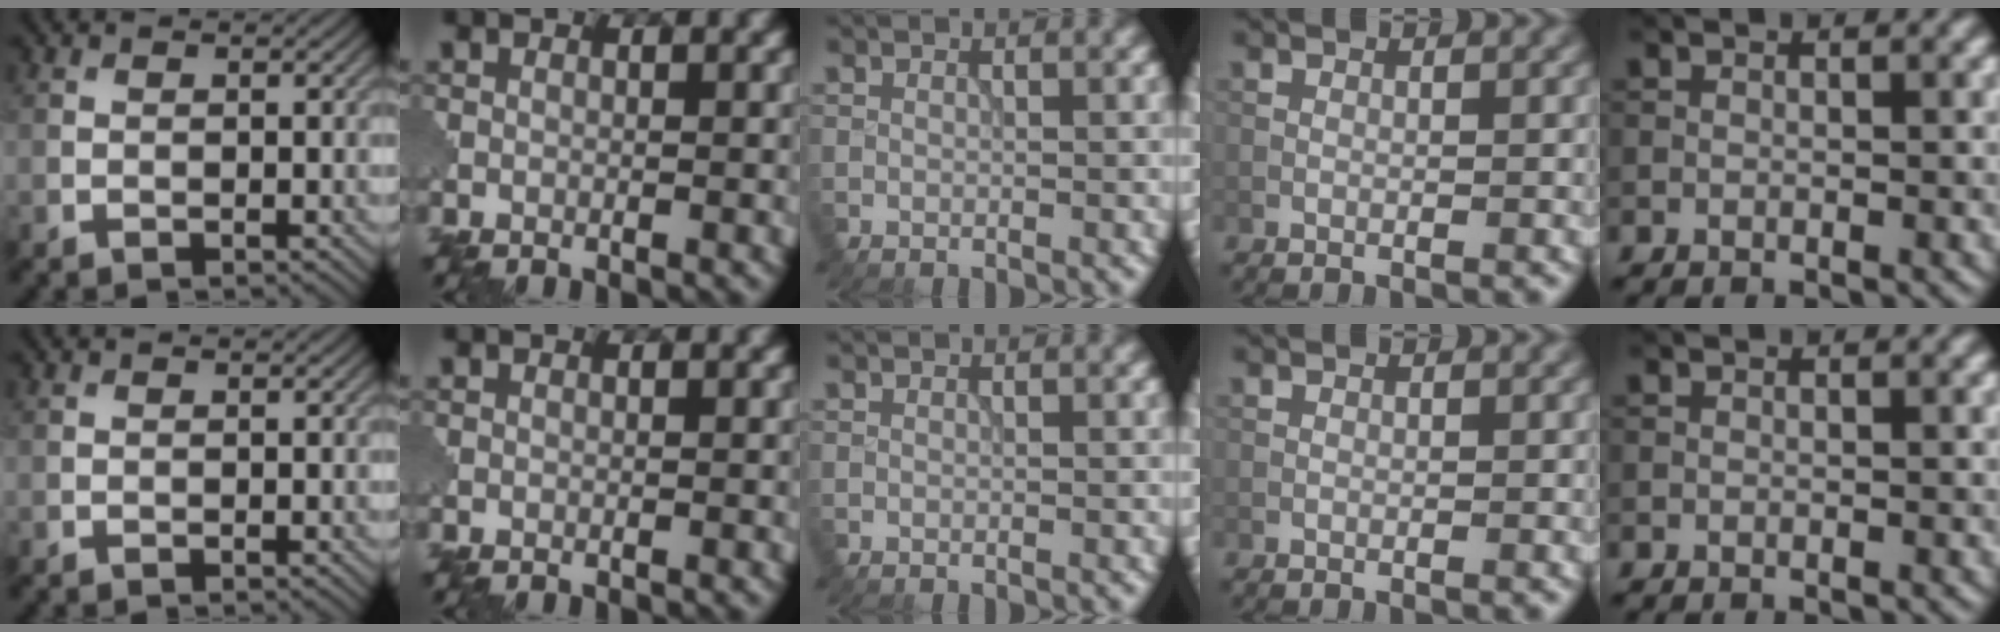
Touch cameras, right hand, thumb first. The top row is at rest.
{}